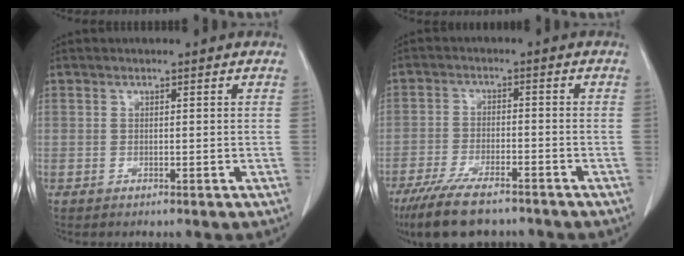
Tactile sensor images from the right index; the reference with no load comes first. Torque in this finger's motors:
{"motor_torque": [1.01, -0.97, 0.23, 0.14]}